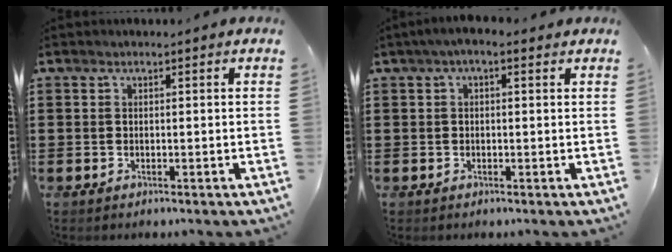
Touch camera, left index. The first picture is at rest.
{"total": 2.0, "force": [0.0, 0.8, 1.8], "torque": [-0.033, 0.005, -0.002]}